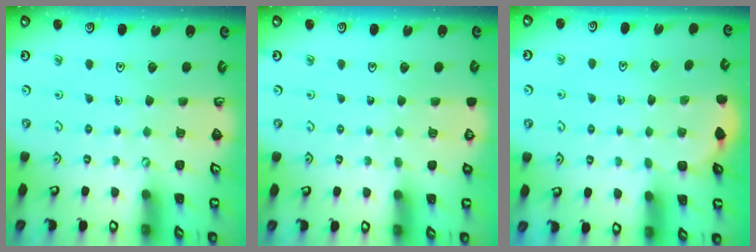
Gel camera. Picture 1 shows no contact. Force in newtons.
{"total": 0.0}
{"total": 2.0, "press": 1.7, "slide": 1.1}